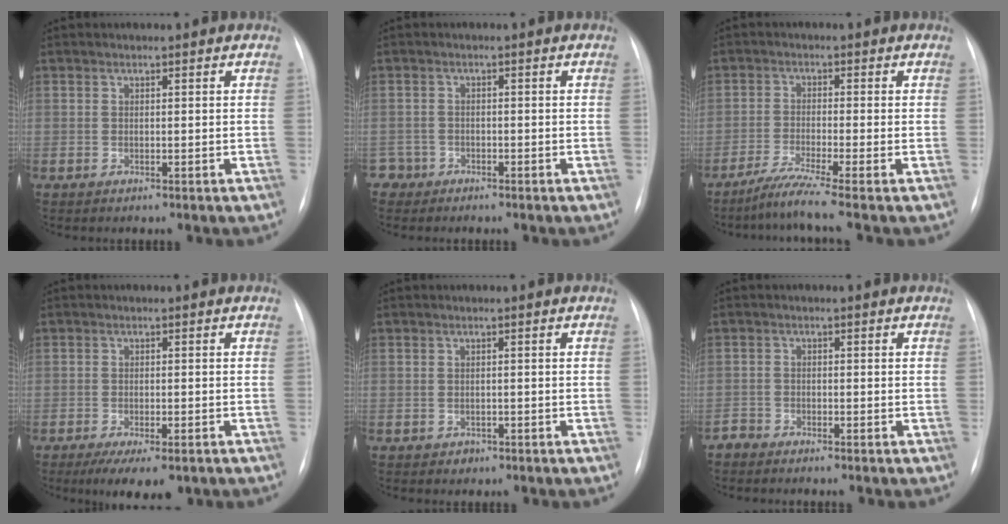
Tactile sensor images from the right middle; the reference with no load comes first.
{"total": 2.0, "force": [-1.3, 1.3, -0.7], "torque": [0.012, 0.007, -0.027]}
{"total": 5.2, "force": [-4.0, -1.7, 2.9], "torque": [-0.063, -0.027, -0.080]}
{"total": 7.6, "force": [-5.0, 2.3, 5.3], "torque": [-0.075, -0.016, -0.073]}
{"total": 0.8, "force": [-0.5, 0.6, 0.1], "torque": [-0.002, 0.001, -0.007]}
{"total": 1.4, "force": [-1.4, 0.3, -0.3], "torque": [0.007, -0.003, -0.027]}